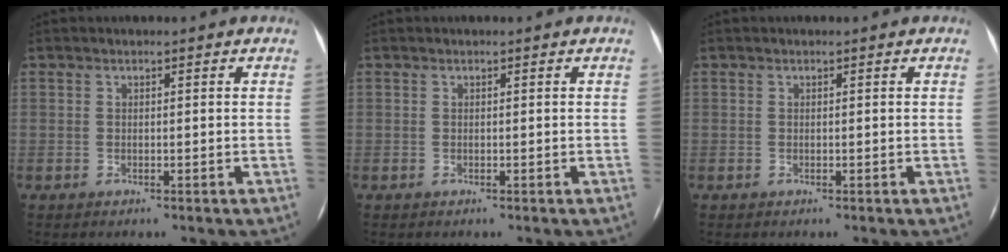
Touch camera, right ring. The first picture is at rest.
{"total": 0.0}
{"total": 0.0}